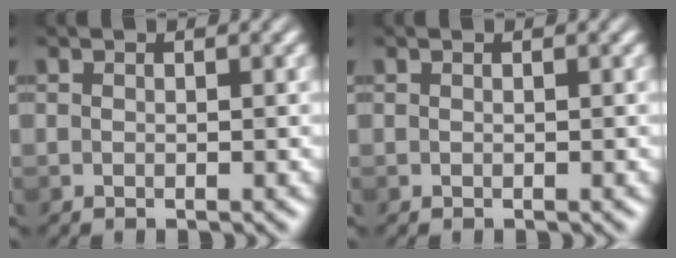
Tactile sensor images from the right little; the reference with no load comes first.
{"total": 0.0}